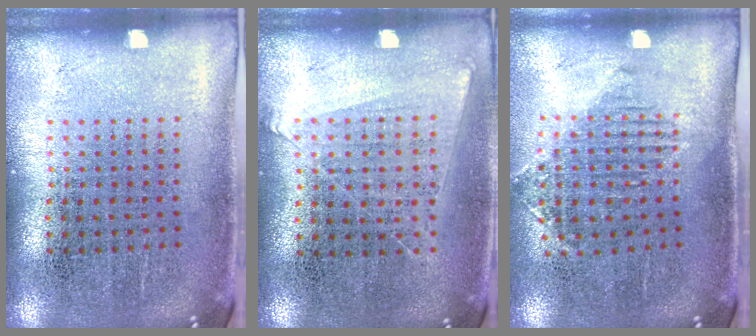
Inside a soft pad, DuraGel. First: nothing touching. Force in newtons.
{"total": 1.0, "press": 0.9, "slide": 0.4}
{"total": 1.2, "press": 1.1, "slide": 0.5}